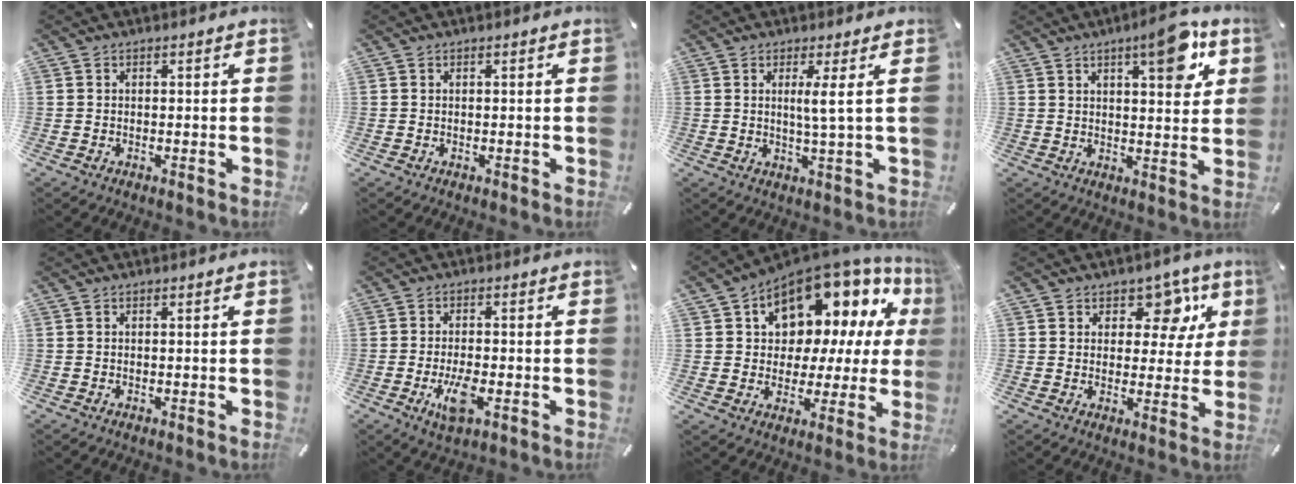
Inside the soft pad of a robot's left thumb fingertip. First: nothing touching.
{"total": 0.0}
{"total": 5.2, "force": [1.2, -0.6, 5.1], "torque": [-0.100, -0.009, 0.016]}
{"total": 12.0, "force": [6.6, 3.5, 9.4], "torque": [-0.119, -0.038, 0.101]}
{"total": 0.0}
{"total": 6.7, "force": [-2.3, 2.5, 5.7], "torque": [-0.117, -0.004, -0.038]}
{"total": 14.1, "force": [9.5, 8.3, 6.5], "torque": [-0.100, -0.090, 0.164]}
{"total": 11.0, "force": [5.4, 7.2, 6.3], "torque": [-0.073, -0.025, 0.090]}